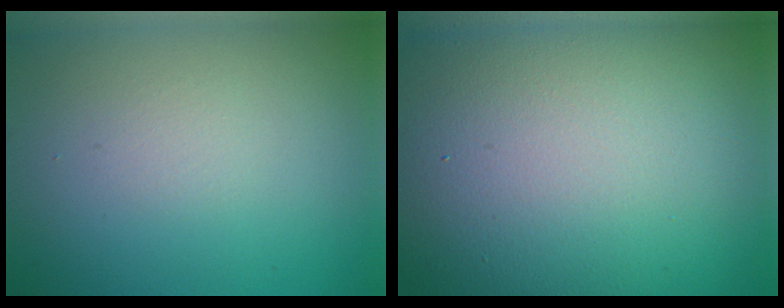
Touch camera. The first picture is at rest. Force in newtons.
{"total": 21.1, "press": 21.1, "slide": 0.7}